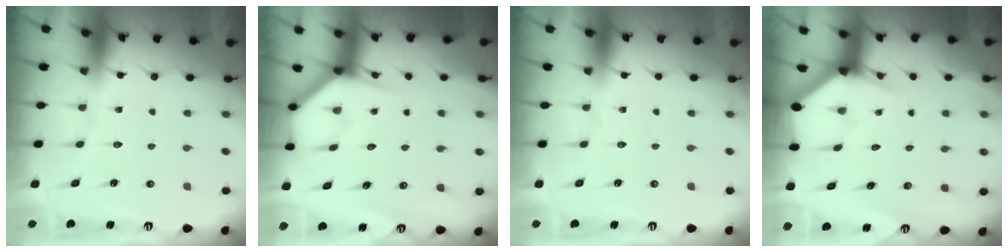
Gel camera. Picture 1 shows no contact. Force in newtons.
{"total": 3.6, "press": 3.6, "slide": 0.1}
{"total": 0.0}
{"total": 2.8, "press": 2.8, "slide": 0.1}